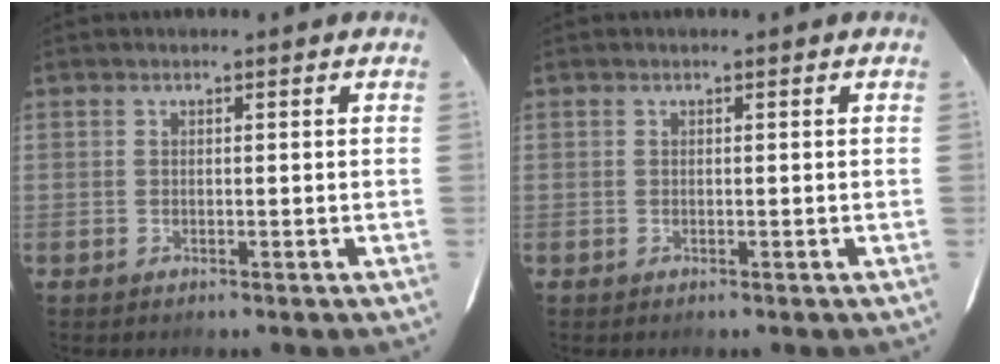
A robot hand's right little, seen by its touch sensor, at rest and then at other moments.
{"total": 0.0}